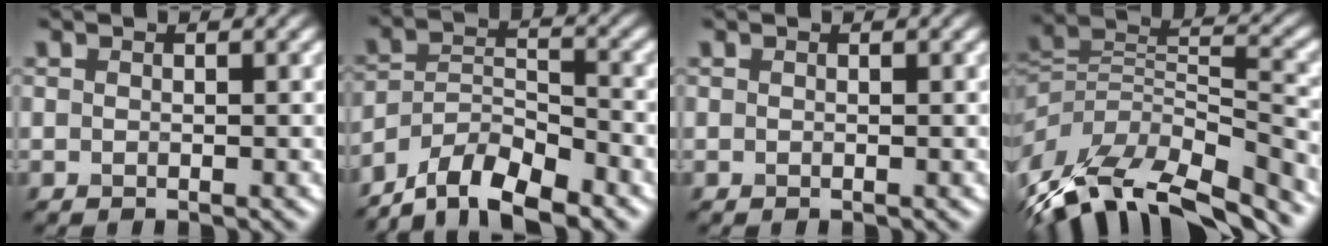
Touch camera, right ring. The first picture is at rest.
{"total": 8.1, "force": [-6.5, 2.7, 4.0], "torque": [-0.066, 0.003, -0.122]}
{"total": 0.0}
{"total": 12.0, "force": [-7.8, 5.6, 7.1], "torque": [-0.163, 0.009, -0.123]}